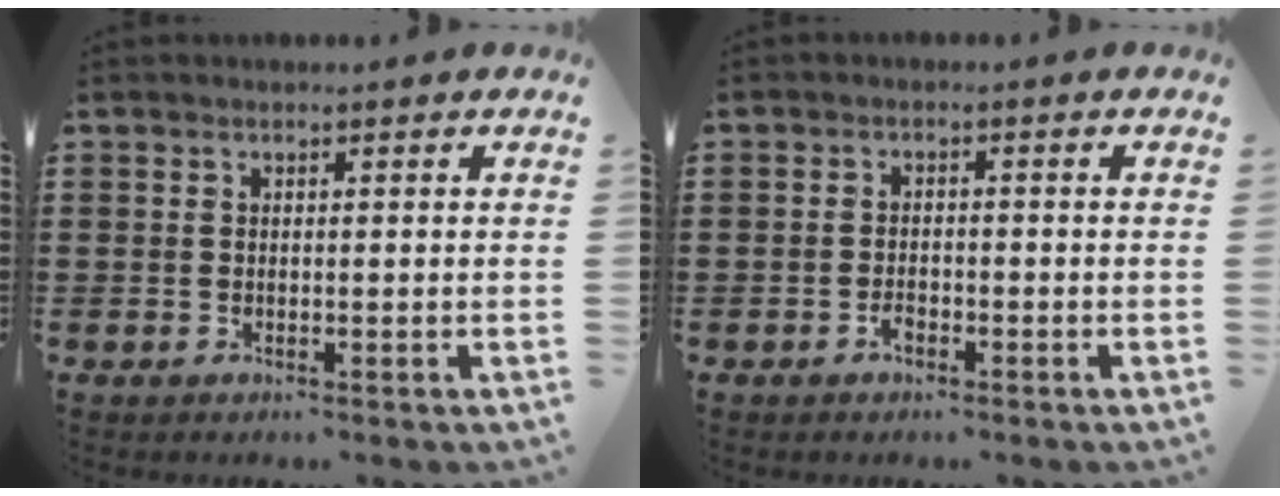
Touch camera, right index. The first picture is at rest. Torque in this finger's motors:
{"motor_torque": [0.66, 0.63, 0.01, -0.04]}